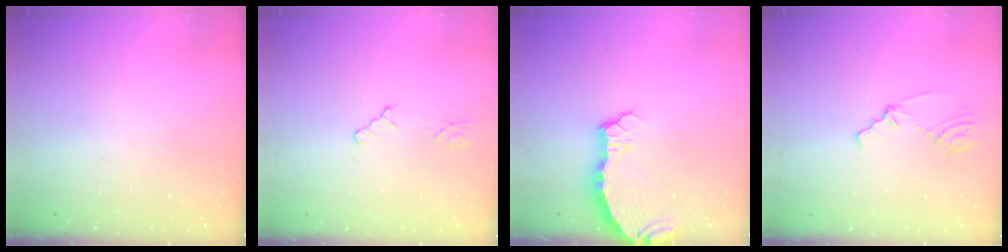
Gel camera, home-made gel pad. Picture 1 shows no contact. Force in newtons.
{"total": 1.6, "press": 1.6, "slide": 0.3}
{"total": 5.1, "press": 5.1, "slide": 0.5}
{"total": 2.1, "press": 2.1, "slide": 0.3}